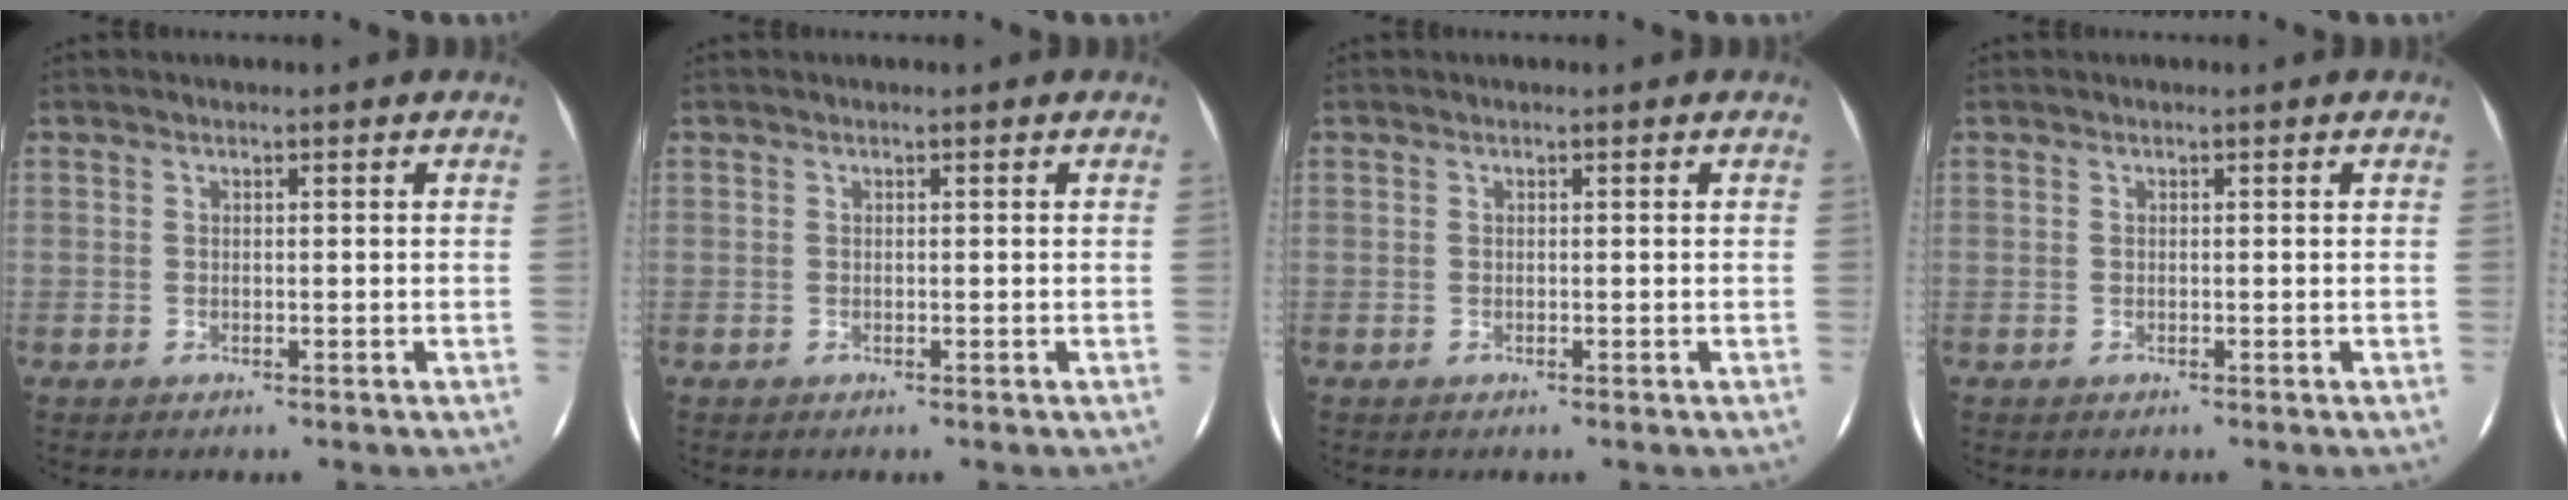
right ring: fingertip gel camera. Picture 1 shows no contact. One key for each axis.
{"total": 0.0}
{"total": 0.0}
{"total": 0.0}